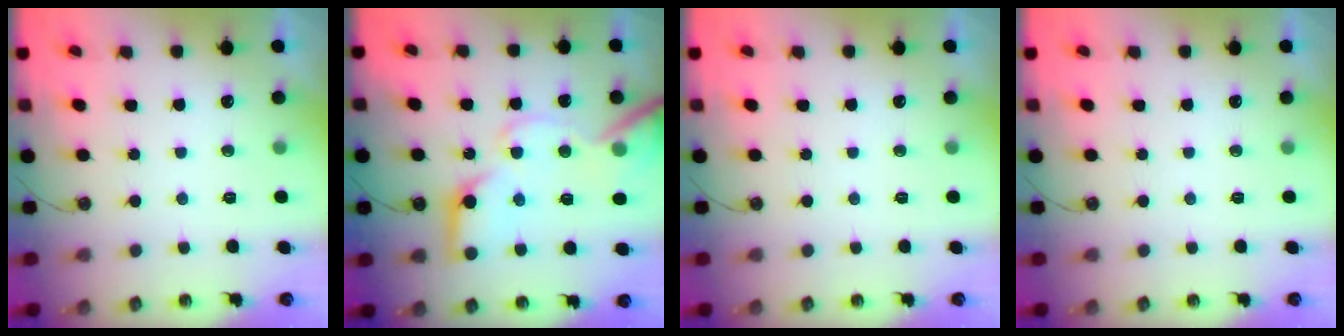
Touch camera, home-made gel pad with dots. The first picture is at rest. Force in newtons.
{"total": 19.7, "press": 19.5, "slide": 2.7}
{"total": 0.0}
{"total": 0.0}